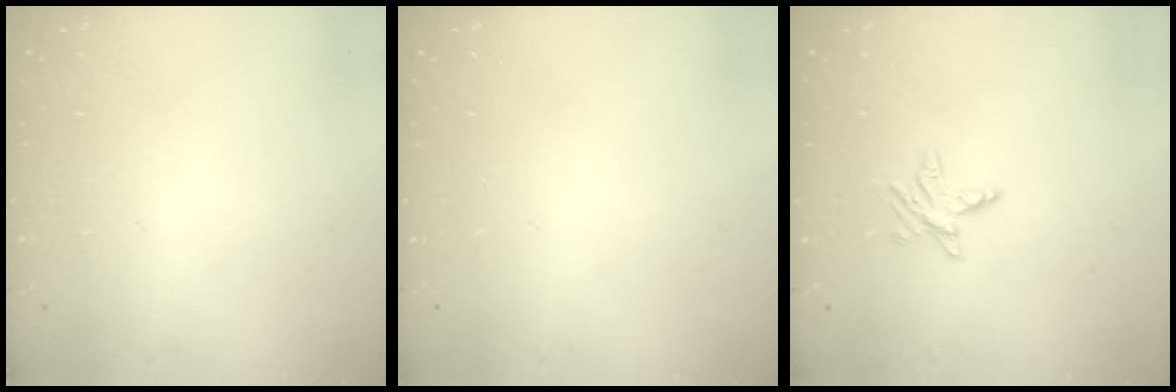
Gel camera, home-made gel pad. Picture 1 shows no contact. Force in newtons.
{"total": 0.0}
{"total": 5.1, "press": 5.1, "slide": 0.5}